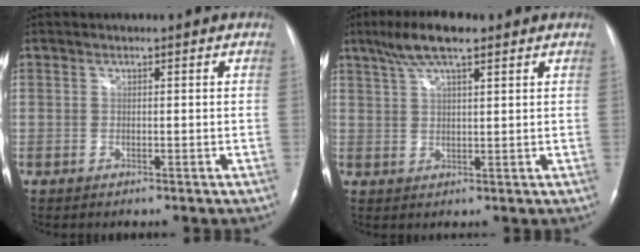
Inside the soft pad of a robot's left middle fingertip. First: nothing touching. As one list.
[{"total": 7.6, "force": [5.1, 1.5, 5.4], "torque": [-0.108, 0.020, 0.091]}]